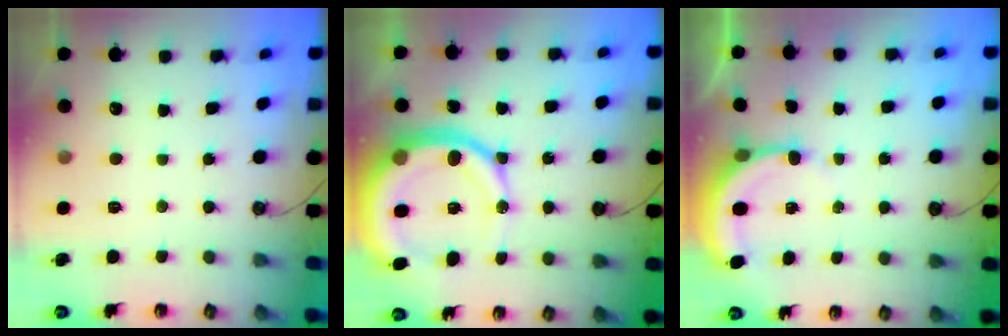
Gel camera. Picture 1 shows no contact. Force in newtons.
{"total": 17.4, "press": 17.3, "slide": 2.3}
{"total": 5.0, "press": 5.0, "slide": 0.3}